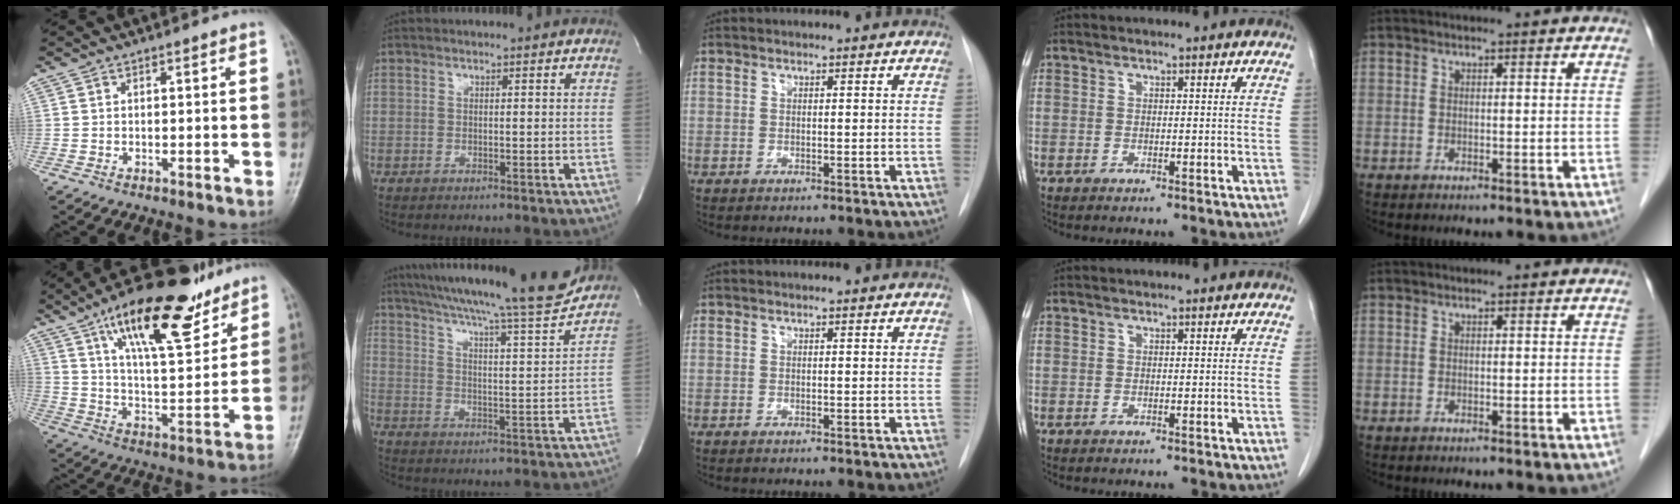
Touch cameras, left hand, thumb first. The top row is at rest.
{"thumb": {"total": 20.8, "force": [13.5, 7.0, 14.2], "torque": [-0.194, -0.059, 0.225]}, "index": {"total": 22.0, "force": [19.6, 0.1, 10.0], "torque": [-0.171, -0.034, 0.277]}}